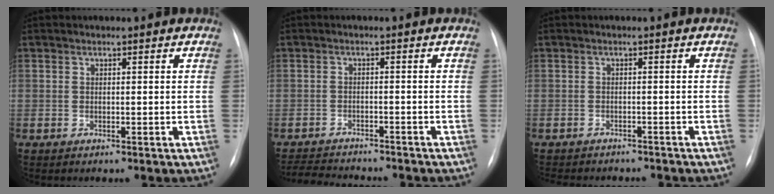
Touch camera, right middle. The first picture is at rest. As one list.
[{"total": 9.3, "force": [-8.8, 1.5, 2.9], "torque": [-0.048, -0.002, -0.127]}, {"total": 9.4, "force": [-8.4, 3.0, 2.9], "torque": [-0.048, 0.000, -0.101]}]